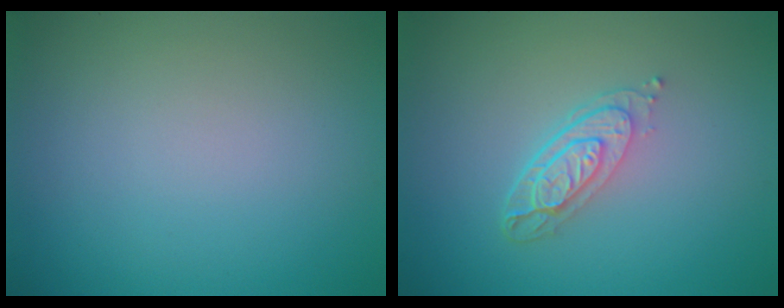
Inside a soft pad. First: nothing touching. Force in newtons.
{"total": 3.5, "press": 2.5, "slide": 2.4}